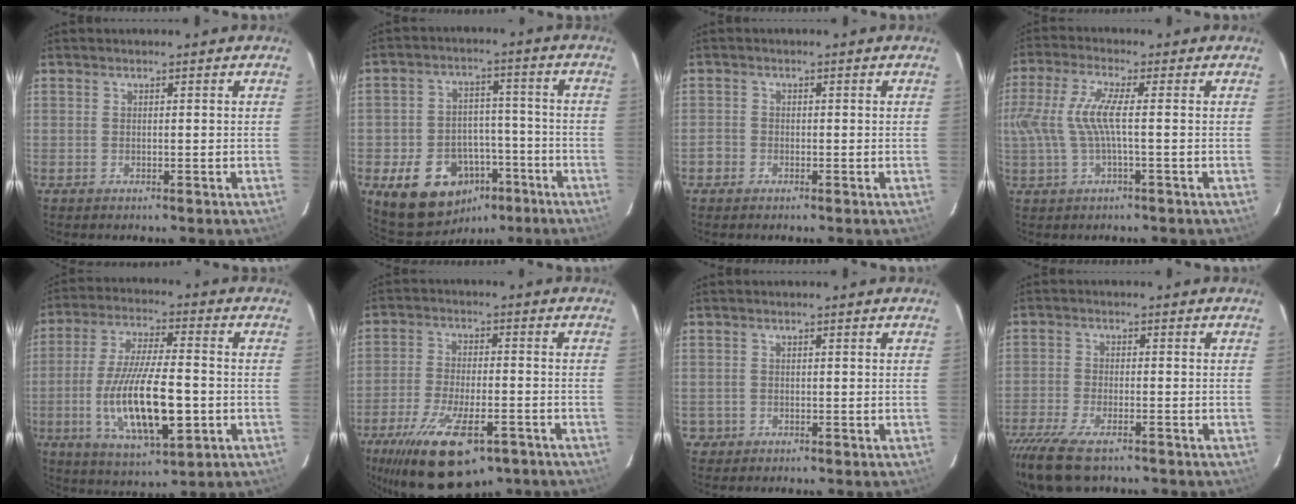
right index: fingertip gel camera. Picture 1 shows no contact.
{"total": 14.4, "force": [-7.2, 10.6, 6.5], "torque": [-0.146, 0.037, -0.082]}
{"total": 2.0, "force": [-1.1, 1.6, 0.2], "torque": [-0.009, 0.005, -0.021]}
{"total": 8.1, "force": [-0.4, 1.0, 8.0], "torque": [-0.171, 0.002, 0.000]}
{"total": 17.3, "force": [-4.0, 5.1, 16.0], "torque": [-0.315, -0.020, -0.062]}
{"total": 18.9, "force": [-11.6, 7.2, 13.0], "torque": [-0.260, -0.041, -0.184]}
{"total": 2.0, "force": [-0.5, 2.0, 0.1], "torque": [-0.003, 0.006, -0.003]}
{"total": 12.0, "force": [-9.3, 3.9, 6.5], "torque": [-0.161, -0.040, -0.171]}